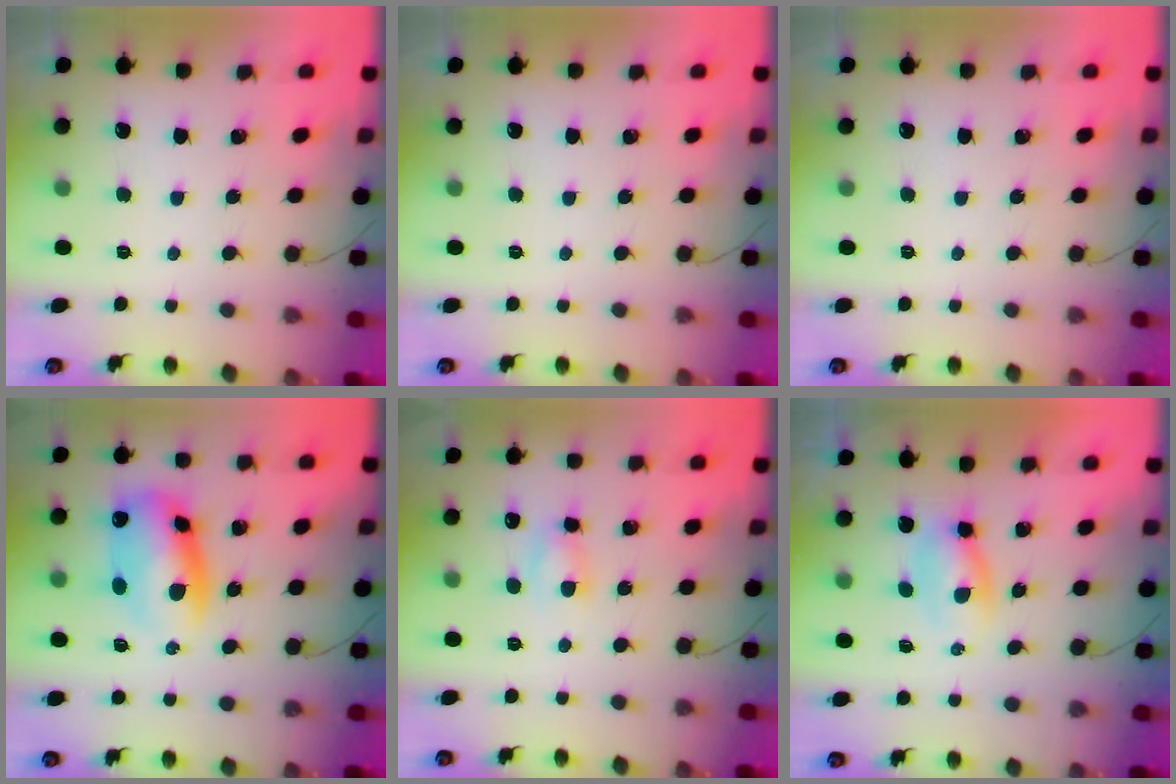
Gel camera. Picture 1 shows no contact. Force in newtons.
{"total": 0.0}
{"total": 0.0}
{"total": 10.9, "press": 10.7, "slide": 1.7}
{"total": 3.6, "press": 3.4, "slide": 1.2}
{"total": 2.2, "press": 2.0, "slide": 1.1}